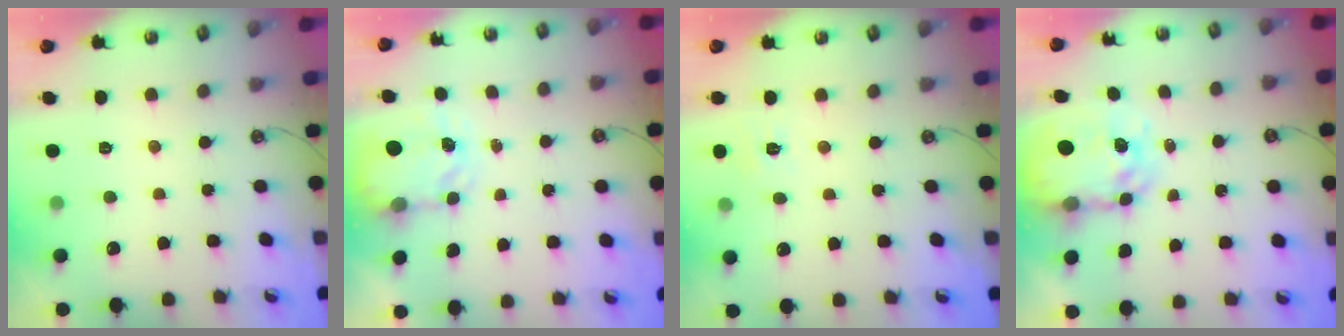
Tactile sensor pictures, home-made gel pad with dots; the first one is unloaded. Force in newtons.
{"total": 3.7, "press": 3.6, "slide": 0.5}
{"total": 4.3, "press": 4.2, "slide": 0.7}
{"total": 9.2, "press": 9.1, "slide": 0.8}